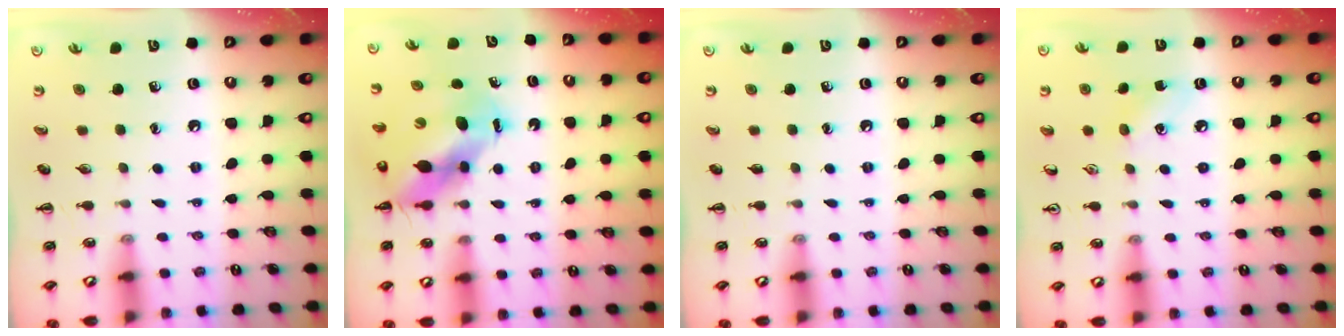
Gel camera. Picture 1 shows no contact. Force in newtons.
{"total": 9.9, "press": 9.5, "slide": 2.6}
{"total": 0.0}
{"total": 5.8, "press": 5.7, "slide": 1.4}